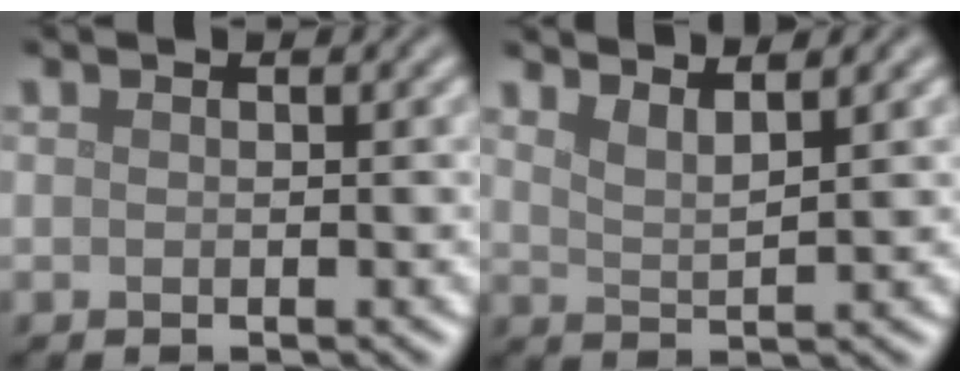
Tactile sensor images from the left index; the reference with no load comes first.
{"total": 3.0, "force": [2.6, 0.6, 1.5], "torque": [-0.017, 0.004, 0.042]}